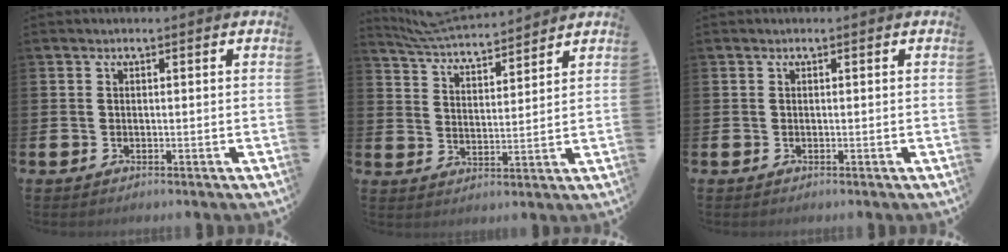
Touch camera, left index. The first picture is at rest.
{"total": 5.2, "force": [5.2, 0.5, 0.7], "torque": [-0.039, -0.036, 0.091]}
{"total": 0.0}